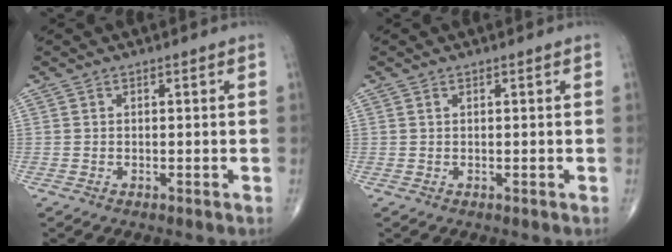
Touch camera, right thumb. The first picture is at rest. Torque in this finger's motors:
{"motor_torque": [0.01, 0.01, 0.10, 0.41, -0.01]}